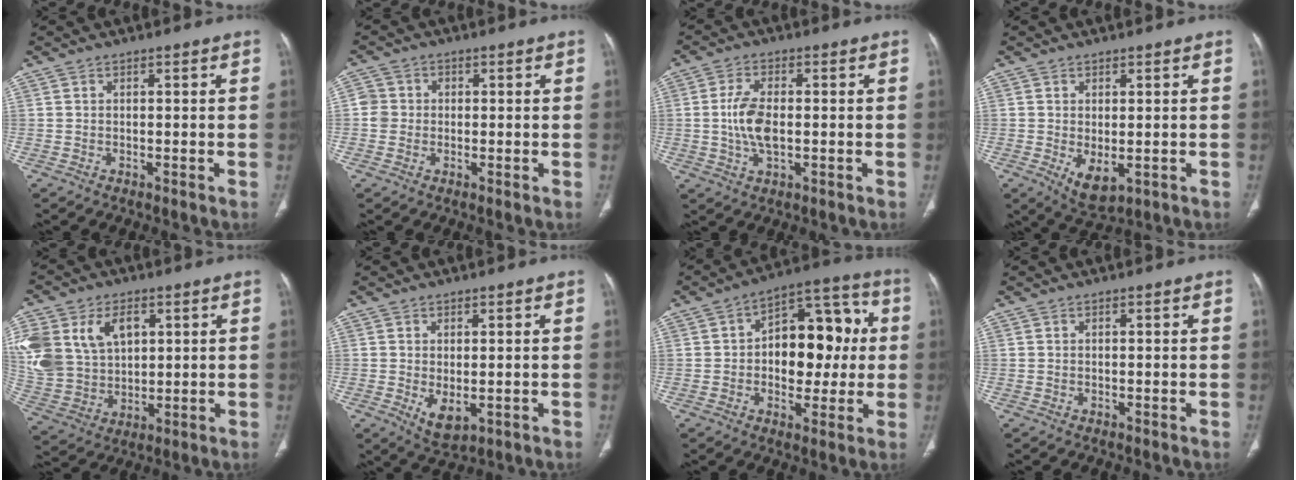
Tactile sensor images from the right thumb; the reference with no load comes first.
{"total": 3.4, "force": [0.0, 3.3, 0.8], "torque": [0.003, 0.008, -0.004]}
{"total": 7.1, "force": [-0.2, 3.4, 6.2], "torque": [-0.132, 0.001, -0.006]}
{"total": 5.2, "force": [-1.1, 2.7, 4.3], "torque": [-0.068, -0.013, 0.000]}
{"total": 22.5, "force": [7.5, 16.2, 13.7], "torque": [-0.321, 0.021, 0.164]}
{"total": 4.5, "force": [-0.8, 2.4, 3.8], "torque": [-0.059, -0.012, 0.002]}
{"total": 16.4, "force": [0.9, 10.1, 12.8], "torque": [-0.126, 0.035, 0.012]}
{"total": 0.0}